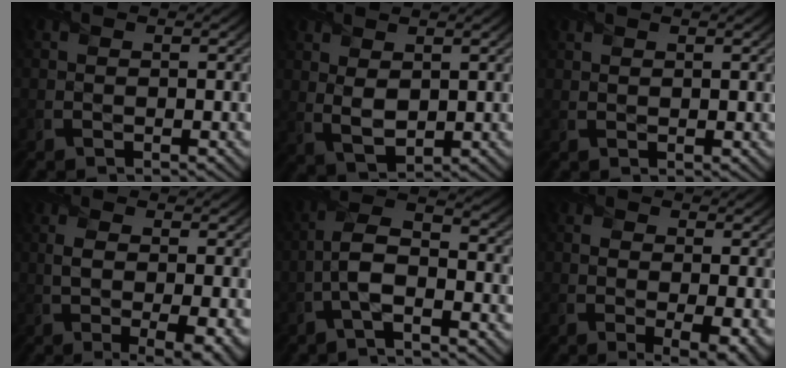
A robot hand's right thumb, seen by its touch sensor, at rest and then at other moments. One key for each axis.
{"total": 3.6, "fx": 1.5, "fy": 1.9, "fz": 2.6, "tx": -0.066, "ty": -0.004, "tz": 0.036}
{"total": 0.9, "fx": 0.7, "fy": 0.1, "fz": 0.5, "tx": -0.011, "ty": 0.002, "tz": 0.014}
{"total": 6.8, "fx": -0.1, "fy": 2.7, "fz": 6.2, "tx": -0.118, "ty": -0.011, "tz": 0.008}
{"total": 6.4, "fx": -2.4, "fy": 2.2, "fz": 5.5, "tx": -0.115, "ty": 0.011, "tz": -0.057}
{"total": 5.9, "fx": 0.0, "fy": 3.0, "fz": 5.1, "tx": -0.086, "ty": -0.016, "tz": 0.011}